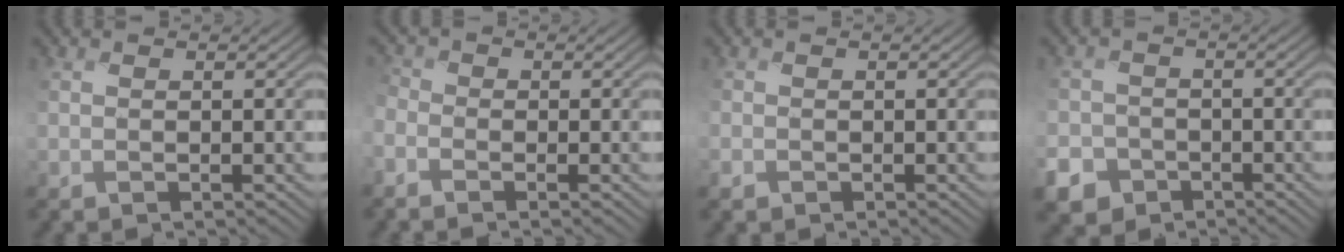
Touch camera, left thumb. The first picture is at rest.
{"total": 2.9, "force": [-1.8, 1.9, 1.2], "torque": [-0.042, -0.007, -0.045]}
{"total": 1.3, "force": [-0.7, 1.0, 0.3], "torque": [-0.008, -0.006, -0.020]}
{"total": 6.8, "force": [-3.8, 5.5, 1.5], "torque": [-0.044, -0.024, -0.084]}